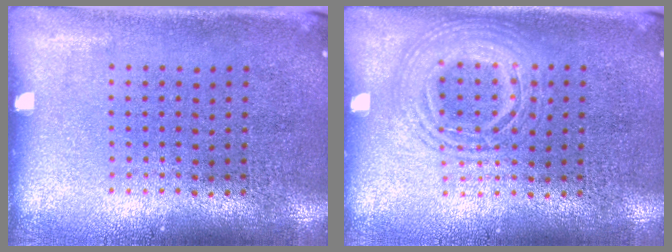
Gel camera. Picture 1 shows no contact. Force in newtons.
{"total": 1.6, "press": 1.6, "slide": 0.2}